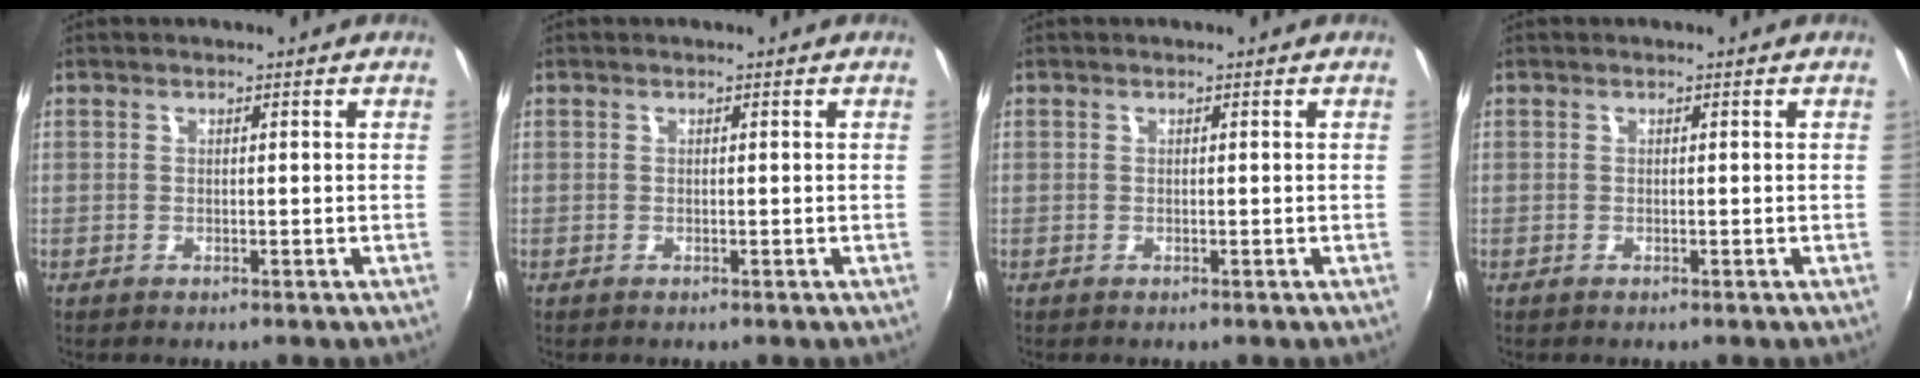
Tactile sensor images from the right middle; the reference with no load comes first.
{"total": 0.0}
{"total": 0.0}
{"total": 0.0}